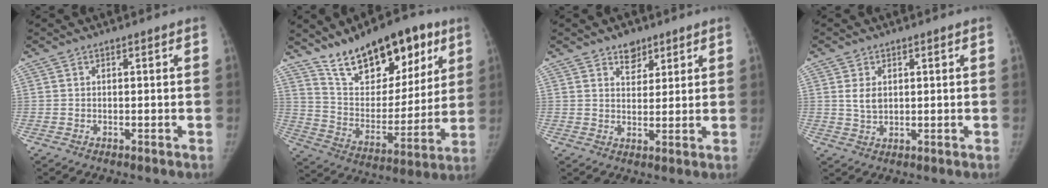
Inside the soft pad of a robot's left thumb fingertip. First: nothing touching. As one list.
[{"total": 22.4, "force": [14.4, 10.6, 13.6], "torque": [-0.166, -0.057, 0.243]}, {"total": 4.6, "force": [3.2, 2.8, 1.7], "torque": [0.000, -0.021, 0.052]}, {"total": 3.5, "force": [1.0, 2.4, 2.3], "torque": [-0.031, -0.010, 0.024]}]